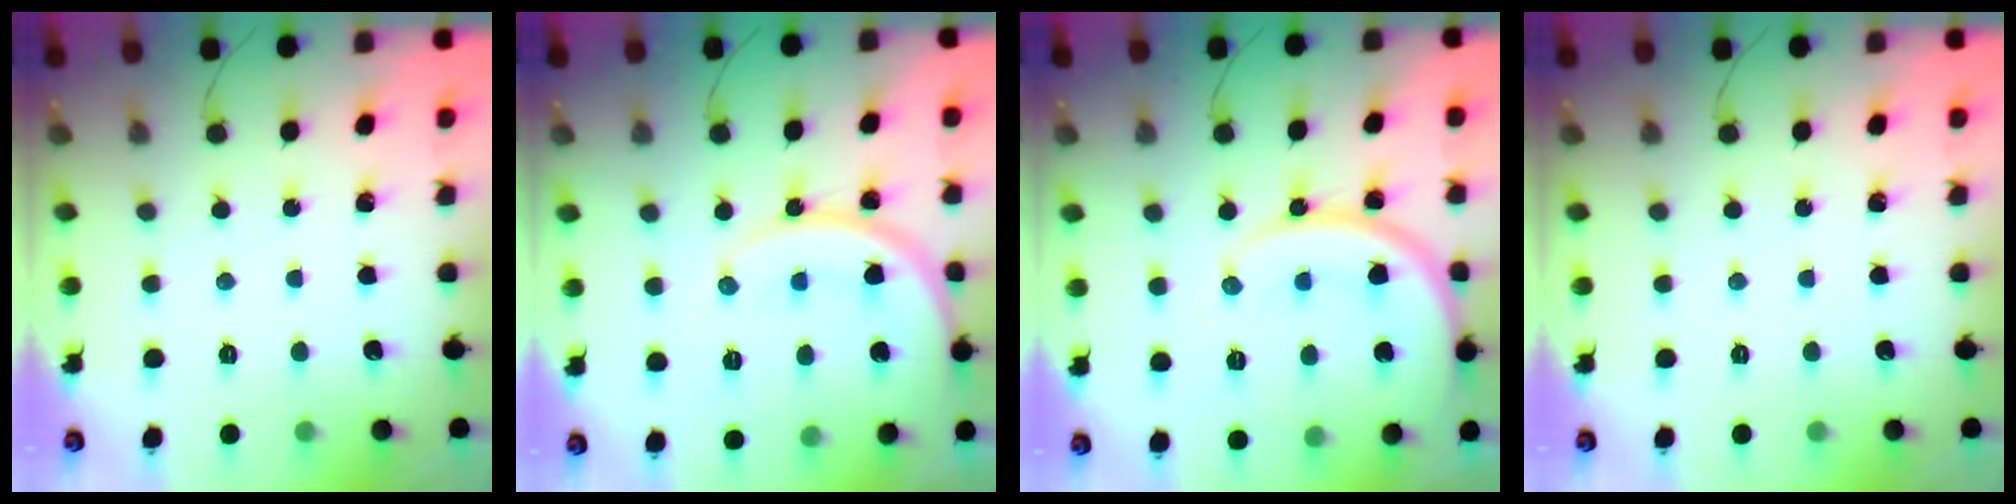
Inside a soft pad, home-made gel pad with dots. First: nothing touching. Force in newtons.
{"total": 13.4, "press": 13.3, "slide": 0.9}
{"total": 15.7, "press": 15.6, "slide": 1.5}
{"total": 0.0}